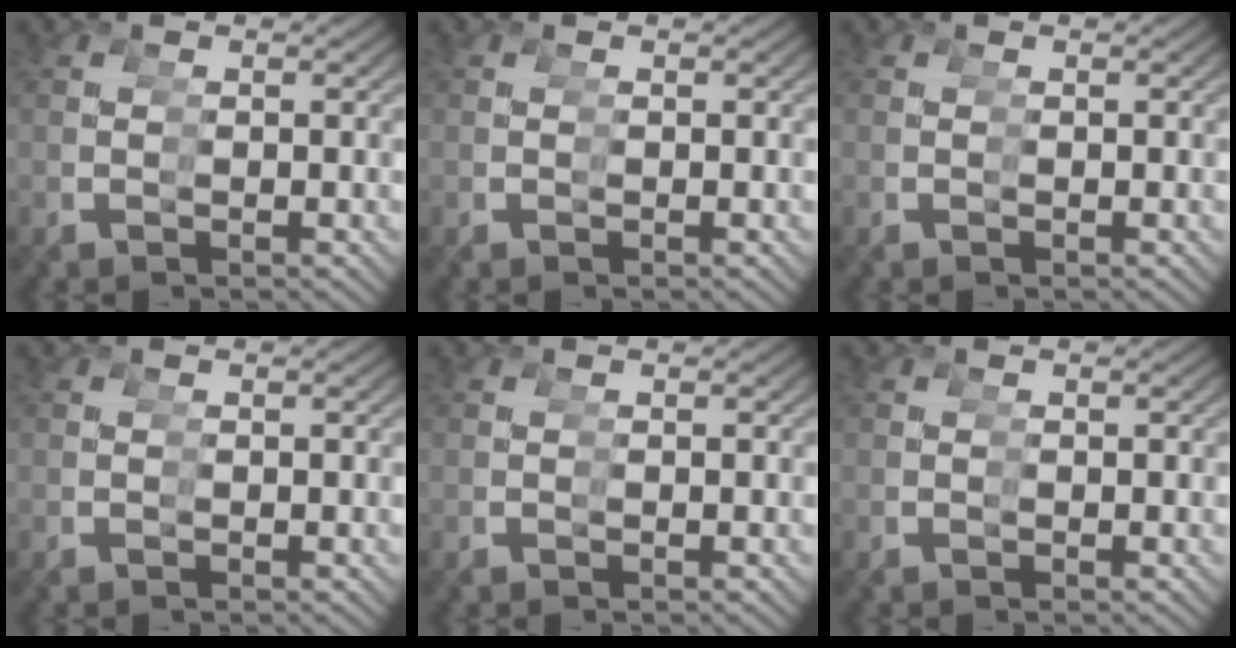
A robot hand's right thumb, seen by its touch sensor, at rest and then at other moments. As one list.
[{"total": 0.0}, {"total": 0.0}, {"total": 0.0}, {"total": 0.0}, {"total": 0.0}]